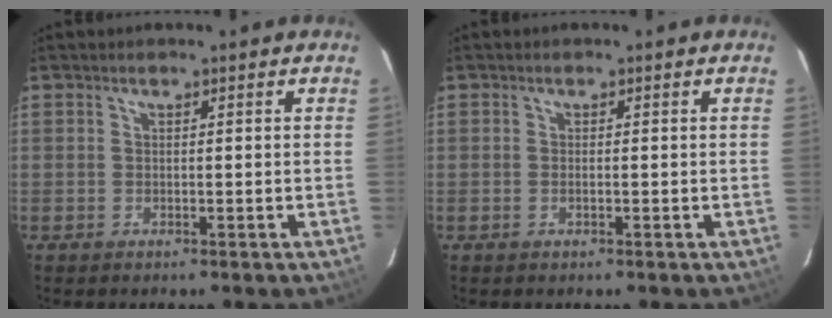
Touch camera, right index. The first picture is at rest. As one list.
[{"total": 0.7, "force": [-0.2, 0.0, 0.6], "torque": [-0.013, 0.001, -0.005]}]